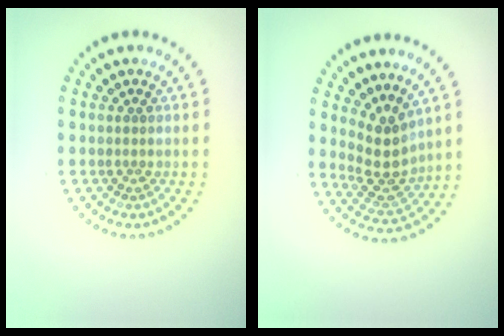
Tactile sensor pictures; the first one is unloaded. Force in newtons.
{"total": 3.5, "press": 2.8, "slide": 2.0}